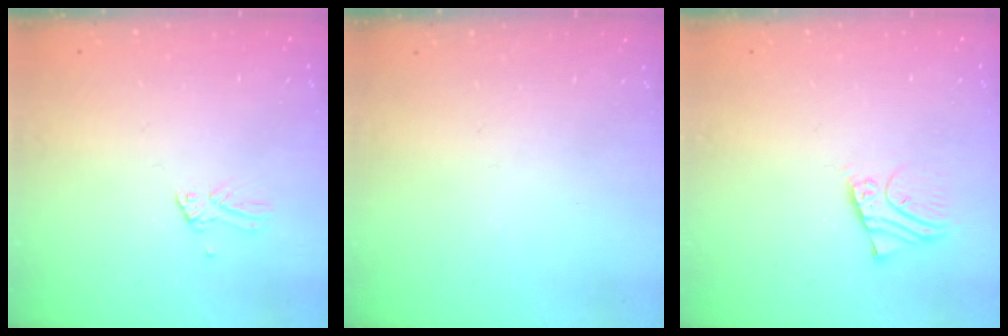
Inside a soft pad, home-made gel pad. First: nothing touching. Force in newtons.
{"total": 0.0}
{"total": 2.7, "press": 2.7, "slide": 0.2}